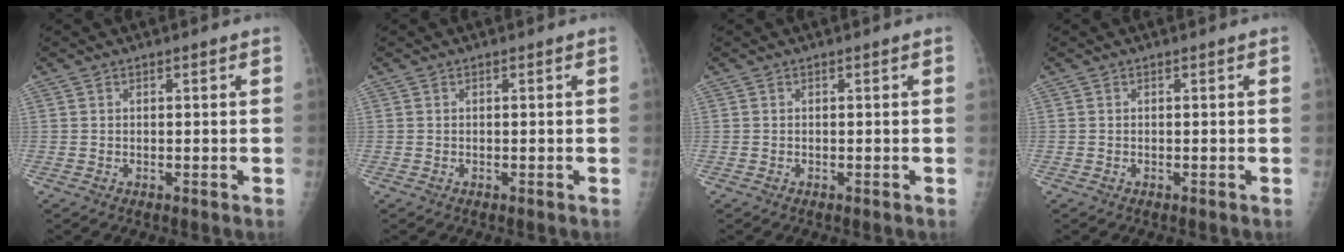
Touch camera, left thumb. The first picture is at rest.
{"total": 0.0}
{"total": 0.0}
{"total": 0.0}